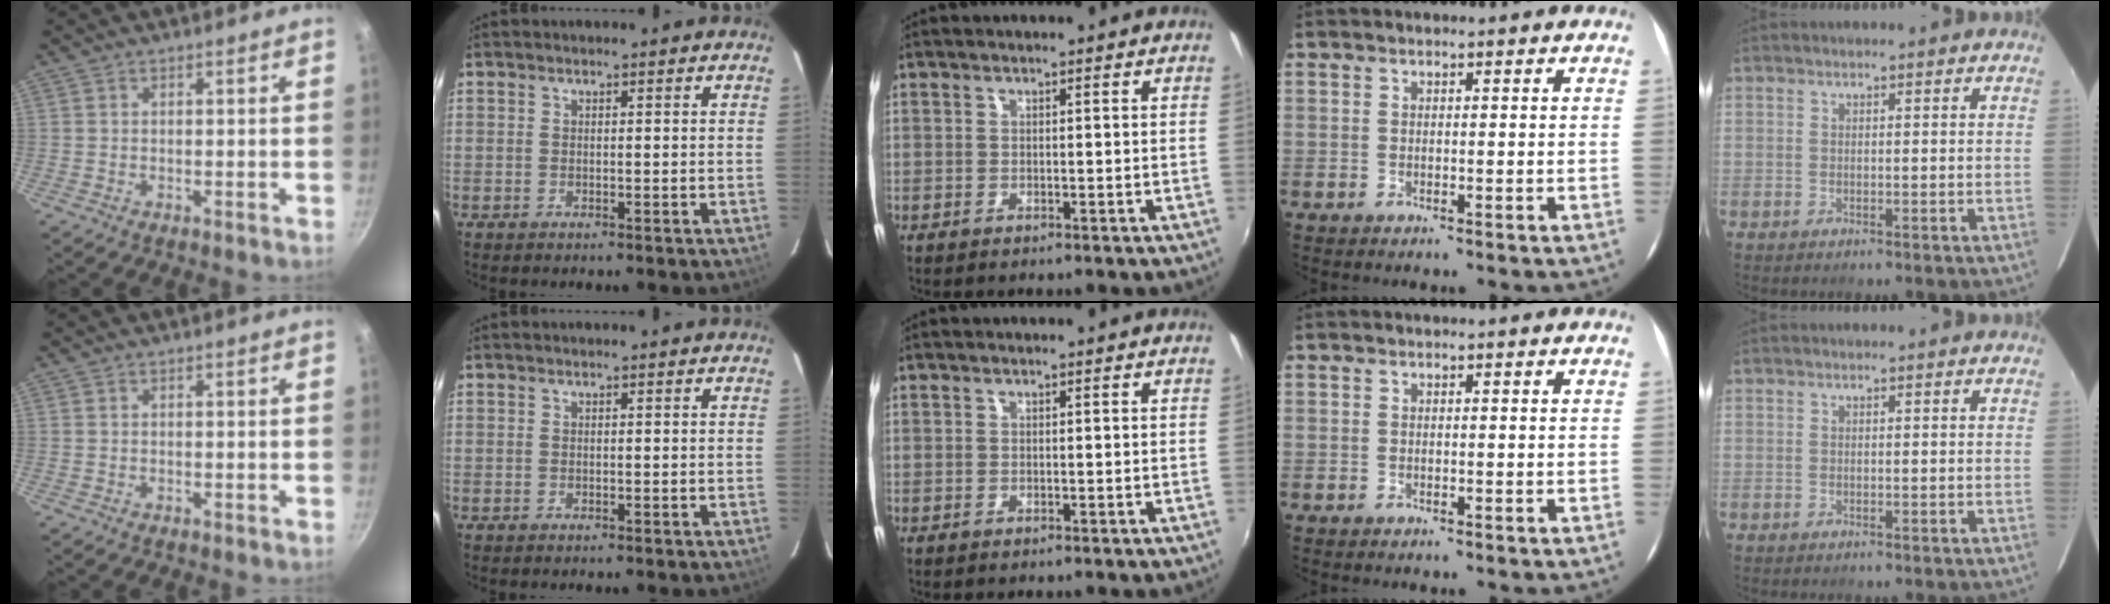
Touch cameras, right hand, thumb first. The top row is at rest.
{}